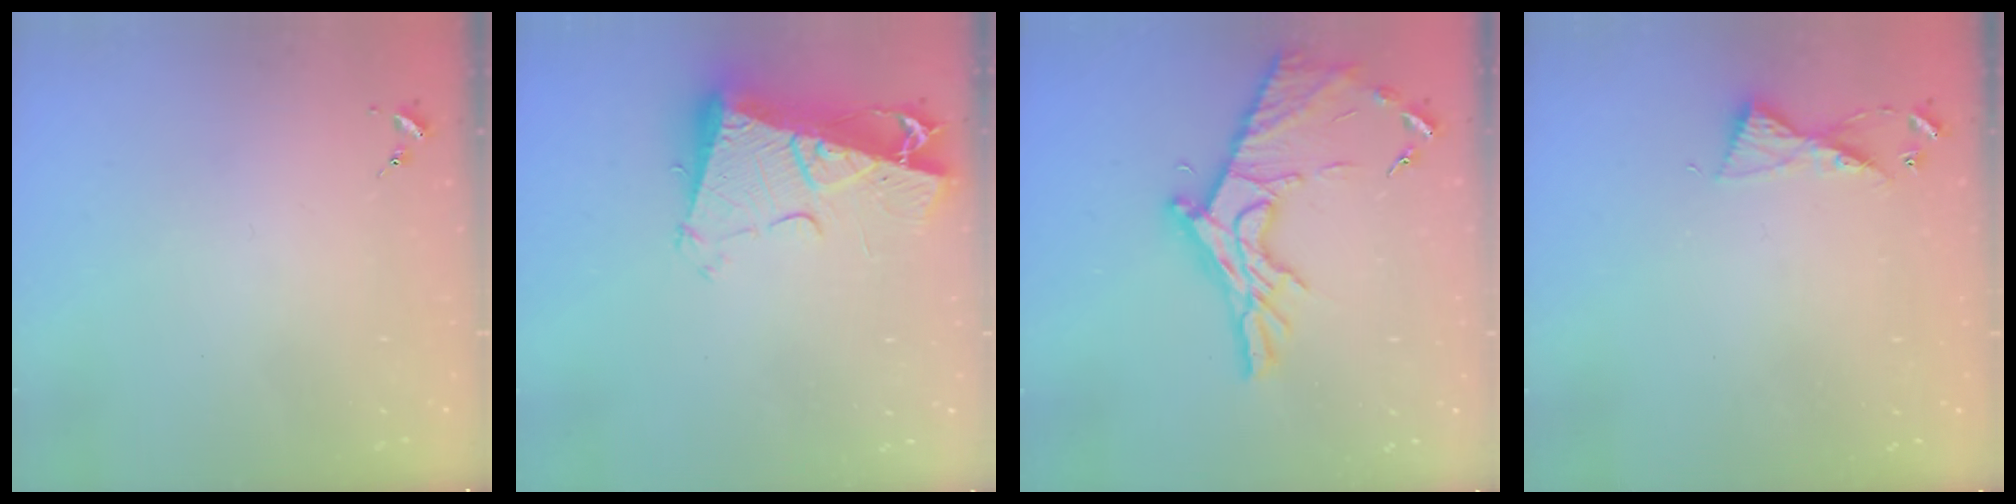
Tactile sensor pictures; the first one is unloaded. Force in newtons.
{"total": 14.0, "press": 13.9, "slide": 1.6}
{"total": 18.4, "press": 18.3, "slide": 1.1}
{"total": 6.7, "press": 6.7, "slide": 0.7}